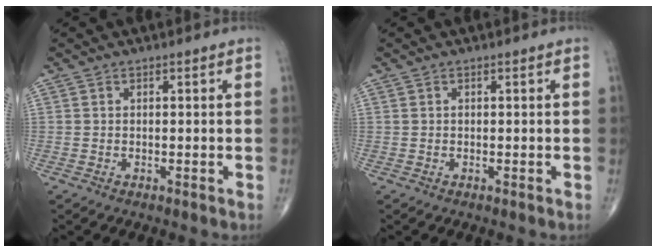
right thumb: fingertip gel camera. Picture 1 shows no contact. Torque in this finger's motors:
{"motor_torque": [0.24, 0.05, 0.19, -0.10, 0.01]}